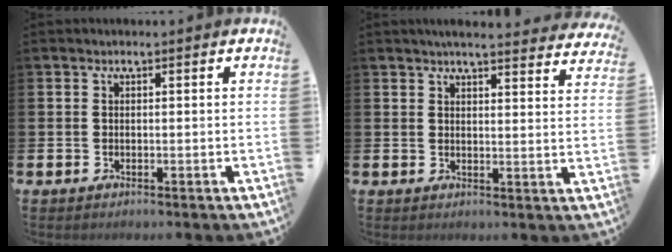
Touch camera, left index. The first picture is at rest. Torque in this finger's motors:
{"motor_torque": [0.80, -1.34, 0.18, 0.11]}